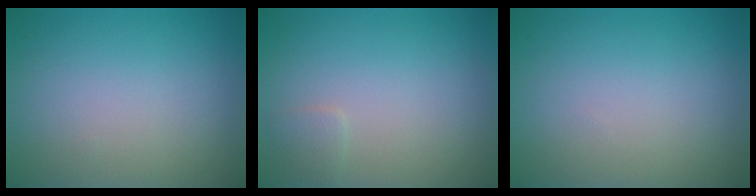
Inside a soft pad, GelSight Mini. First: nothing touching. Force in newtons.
{"total": 0.9, "press": 0.9, "slide": 0.1}
{"total": 0.0}